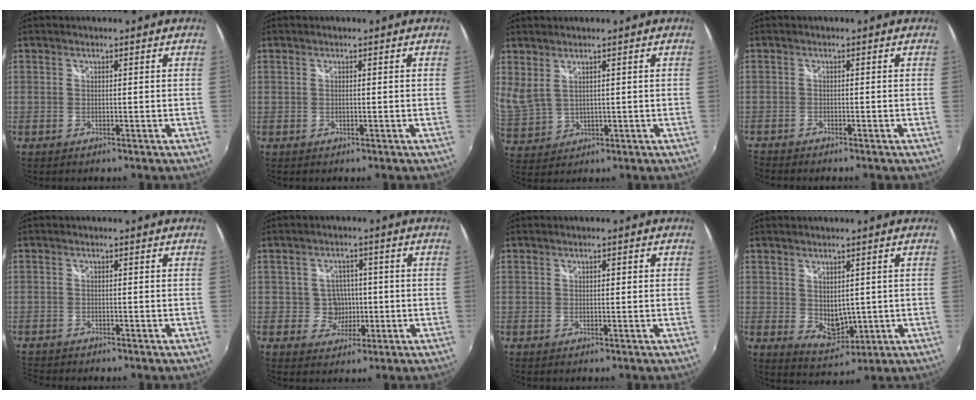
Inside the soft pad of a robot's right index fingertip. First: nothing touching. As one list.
[{"total": 0.0}, {"total": 6.5, "force": [3.6, 3.8, 3.9], "torque": [-0.079, -0.004, 0.090]}, {"total": 2.0, "force": [-2.0, 0.0, 0.3], "torque": [-0.020, -0.013, -0.042]}, {"total": 3.0, "force": [-2.9, 0.2, 0.6], "torque": [-0.026, -0.016, -0.056]}, {"total": 4.5, "force": [-0.4, 4.4, 0.6], "torque": [-0.017, 0.018, 0.003]}, {"total": 1.0, "force": [0.2, 0.2, 0.9], "torque": [-0.013, 0.003, 0.001]}, {"total": 5.5, "force": [1.1, 4.0, 3.6], "torque": [-0.056, -0.006, 0.035]}]